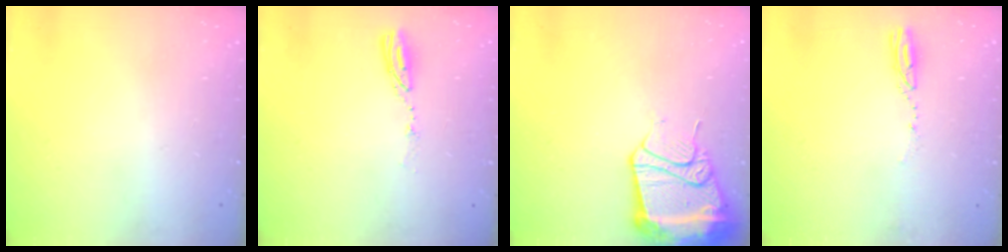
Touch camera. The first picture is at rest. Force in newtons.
{"total": 4.8, "press": 4.8, "slide": 0.2}
{"total": 18.0, "press": 17.9, "slide": 1.9}
{"total": 3.5, "press": 3.4, "slide": 0.7}